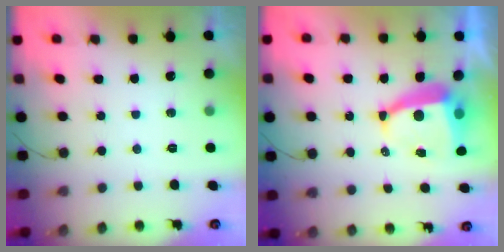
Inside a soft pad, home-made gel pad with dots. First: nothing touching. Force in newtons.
{"total": 8.1, "press": 8.1, "slide": 1.0}